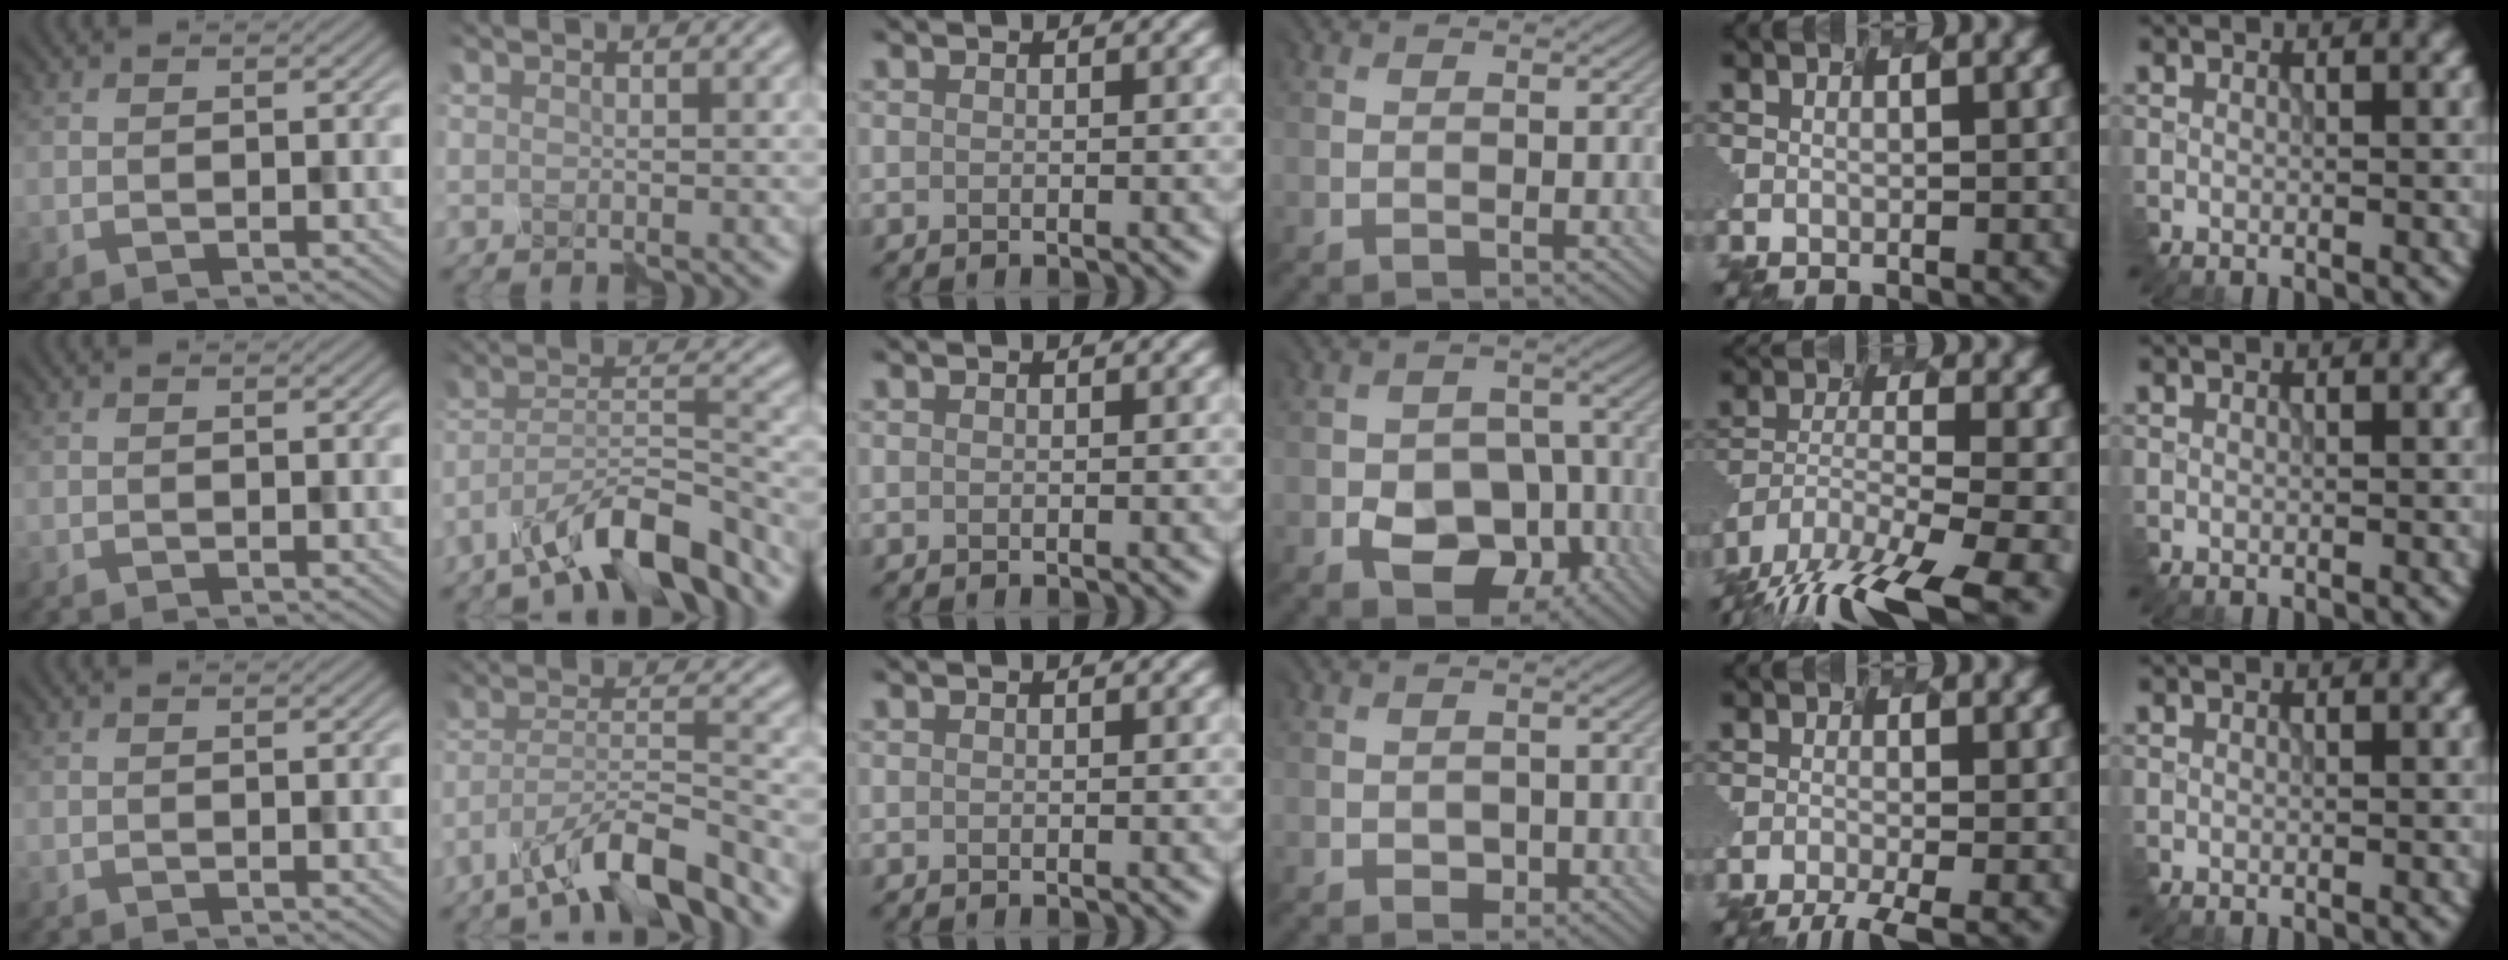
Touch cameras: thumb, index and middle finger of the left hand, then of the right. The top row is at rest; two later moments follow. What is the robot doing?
{"motion": "disassemble", "object": "puzzle pieces"}